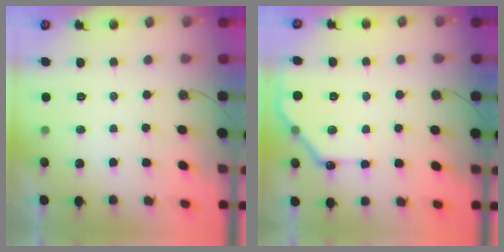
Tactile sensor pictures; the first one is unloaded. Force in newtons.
{"total": 12.6, "press": 12.6, "slide": 0.7}